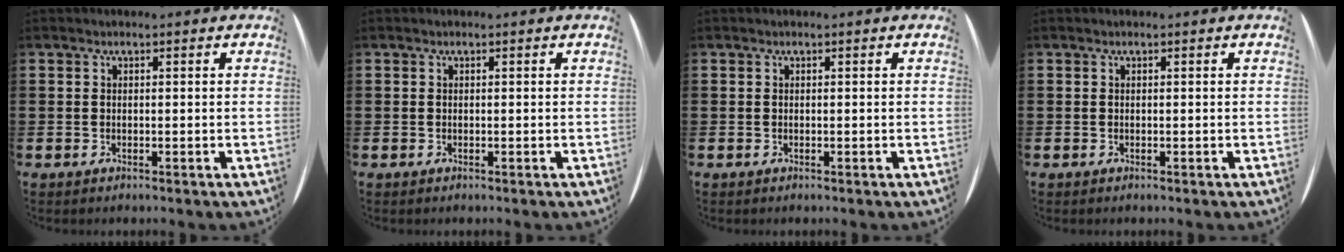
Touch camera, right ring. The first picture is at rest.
{"total": 0.0}
{"total": 0.0}
{"total": 0.0}